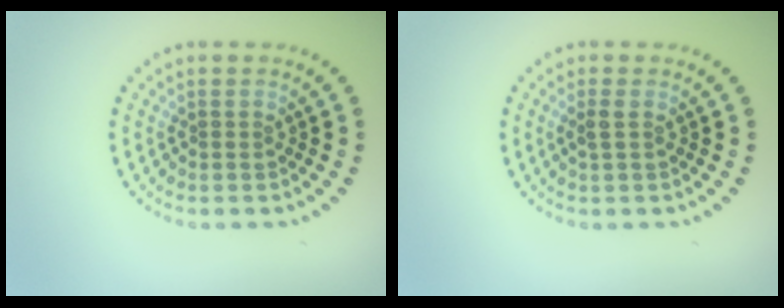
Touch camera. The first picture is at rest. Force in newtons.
{"total": 0.8, "press": 0.8, "slide": 0.3}